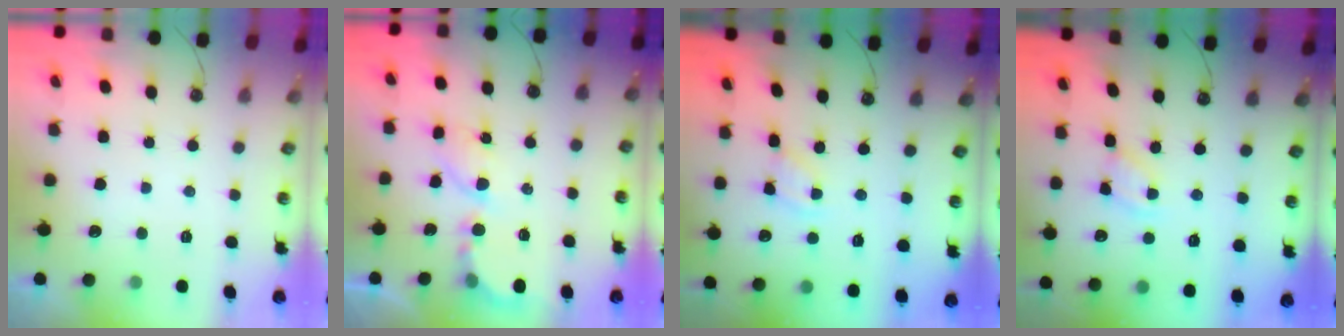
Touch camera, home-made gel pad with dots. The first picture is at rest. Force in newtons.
{"total": 6.2, "press": 6.2, "slide": 0.6}
{"total": 2.1, "press": 2.1, "slide": 0.3}
{"total": 2.3, "press": 2.3, "slide": 0.1}